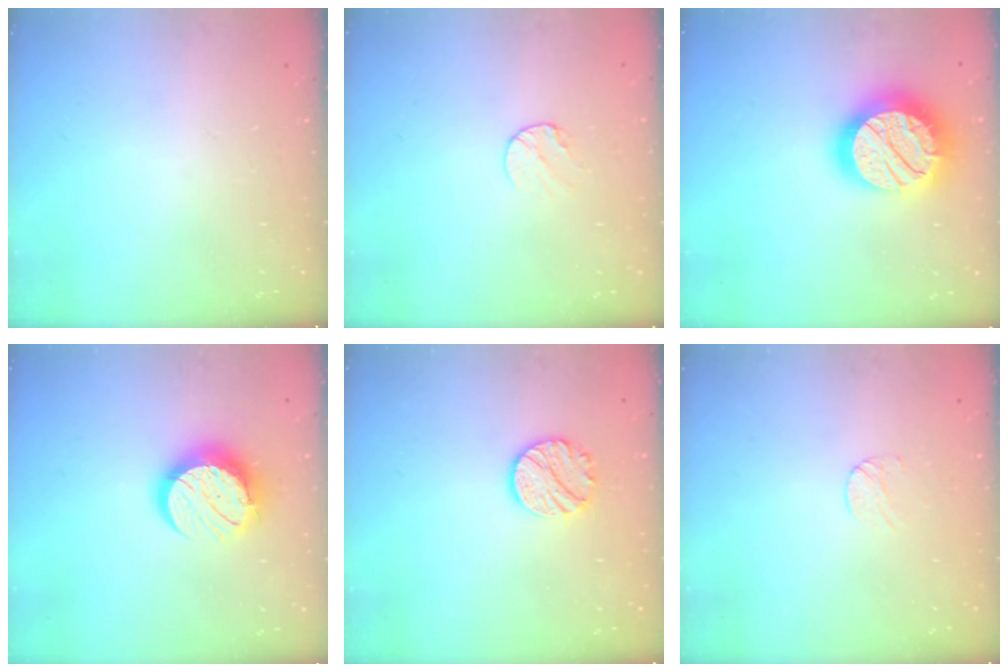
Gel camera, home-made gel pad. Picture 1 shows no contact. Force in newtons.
{"total": 6.0, "press": 6.0, "slide": 0.6}
{"total": 24.1, "press": 24.0, "slide": 1.8}
{"total": 12.3, "press": 12.2, "slide": 0.9}
{"total": 10.0, "press": 9.9, "slide": 0.5}
{"total": 4.2, "press": 4.2, "slide": 0.3}